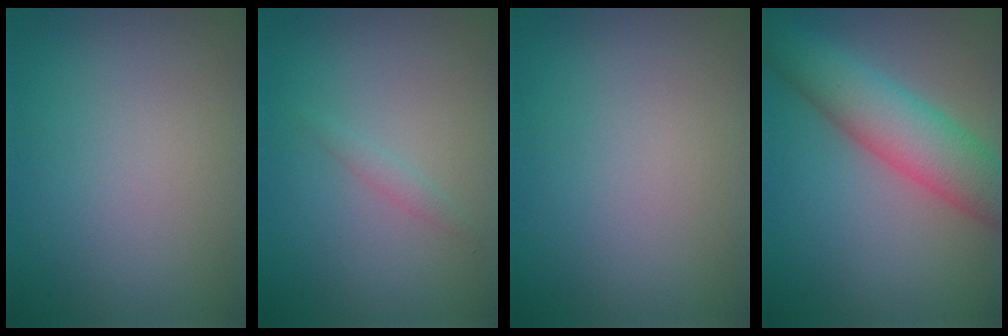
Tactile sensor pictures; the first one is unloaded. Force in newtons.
{"total": 0.8, "press": 0.8, "slide": 0.0}
{"total": 0.0}
{"total": 7.2, "press": 7.2, "slide": 0.2}